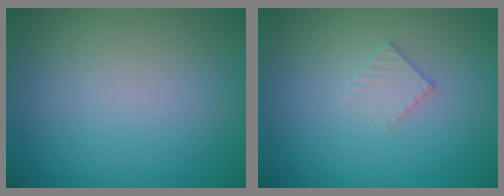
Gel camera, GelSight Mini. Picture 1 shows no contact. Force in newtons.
{"total": 1.4, "press": 1.4, "slide": 0.2}